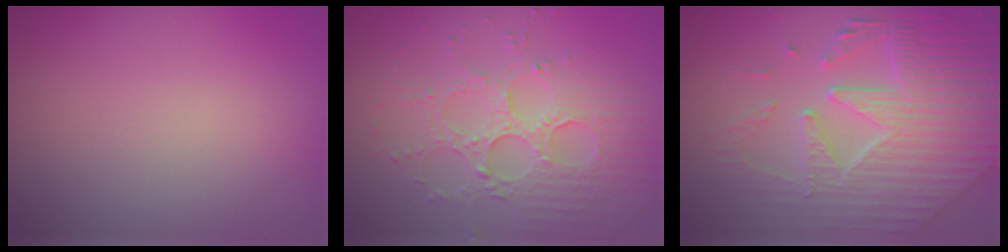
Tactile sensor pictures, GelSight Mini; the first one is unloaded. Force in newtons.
{"total": 4.5, "press": 4.2, "slide": 1.7}
{"total": 7.8, "press": 5.9, "slide": 5.1}